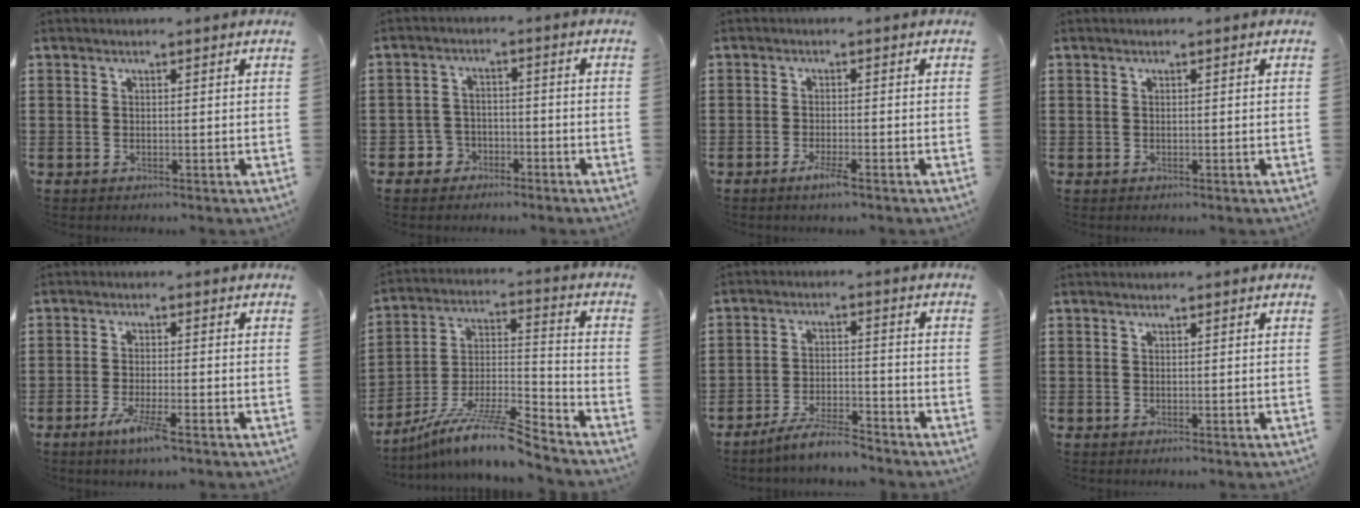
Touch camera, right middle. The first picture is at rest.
{"total": 3.1, "force": [-2.4, 1.9, 0.2], "torque": [-0.014, 0.007, -0.053]}
{"total": 2.6, "force": [-1.6, 0.3, 2.0], "torque": [-0.034, -0.001, -0.027]}
{"total": 0.0}
{"total": 4.6, "force": [-2.7, 0.5, 3.7], "torque": [-0.071, -0.008, -0.047]}
{"total": 11.4, "force": [-9.4, 0.7, 6.4], "torque": [-0.116, 0.010, -0.182]}
{"total": 5.3, "force": [-4.9, 0.4, 2.1], "torque": [-0.046, 0.000, -0.096]}
{"total": 0.0}